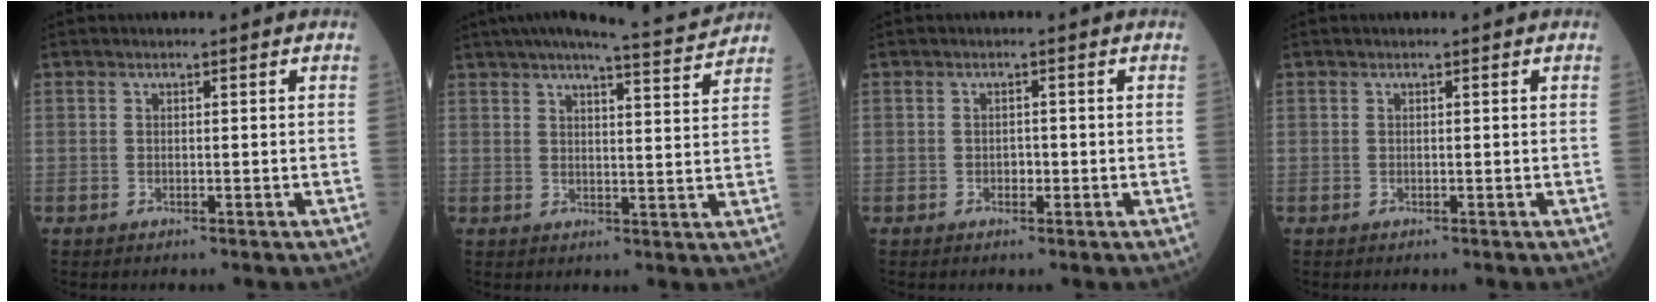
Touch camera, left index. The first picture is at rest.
{"total": 11.9, "force": [11.0, -0.5, 4.5], "torque": [-0.070, -0.006, 0.141]}
{"total": 1.1, "force": [-0.3, 0.7, 0.7], "torque": [-0.011, 0.003, -0.006]}
{"total": 0.0}